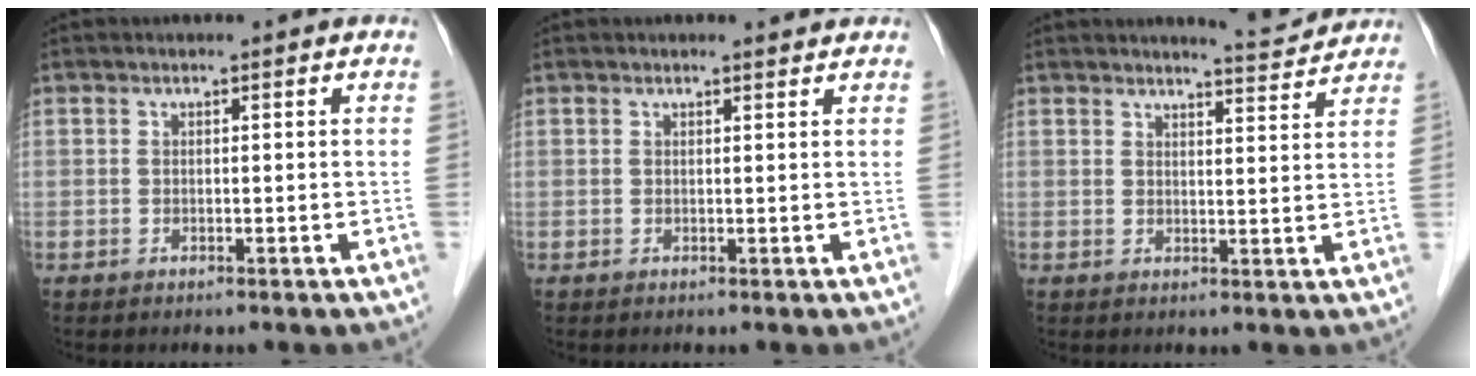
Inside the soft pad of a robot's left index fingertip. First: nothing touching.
{"total": 1.1, "force": [1.1, 0.1, 0.2], "torque": [-0.012, -0.001, 0.015]}
{"total": 4.6, "force": [4.6, 0.0, 0.3], "torque": [-0.017, -0.010, 0.055]}